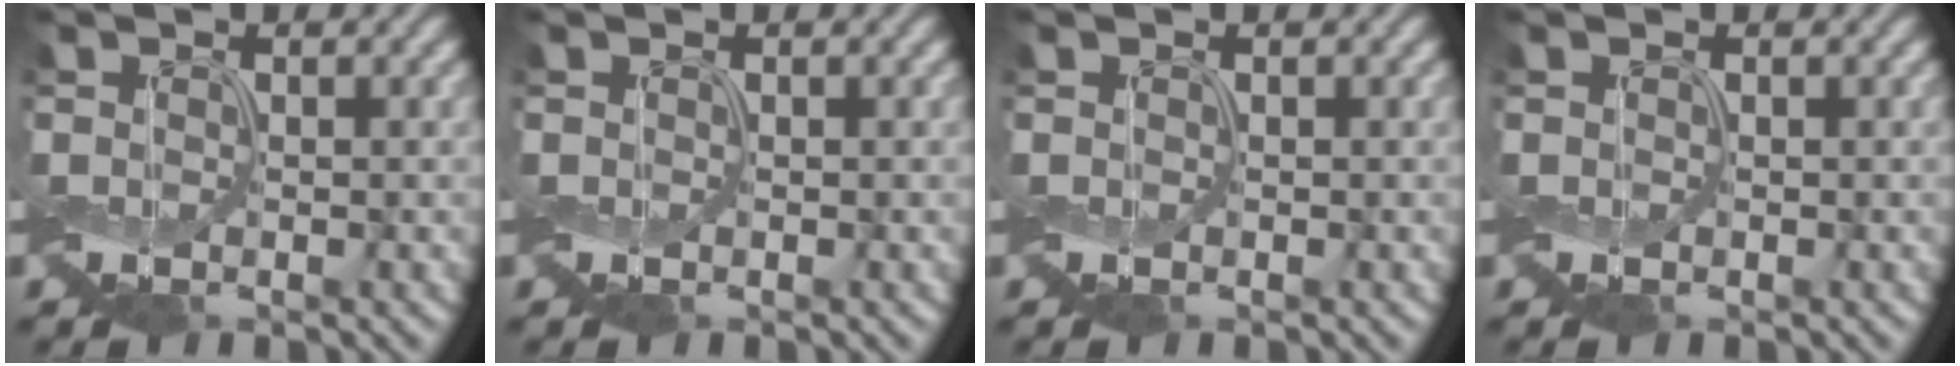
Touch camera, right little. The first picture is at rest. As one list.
[{"total": 0.0}, {"total": 0.0}, {"total": 0.0}]